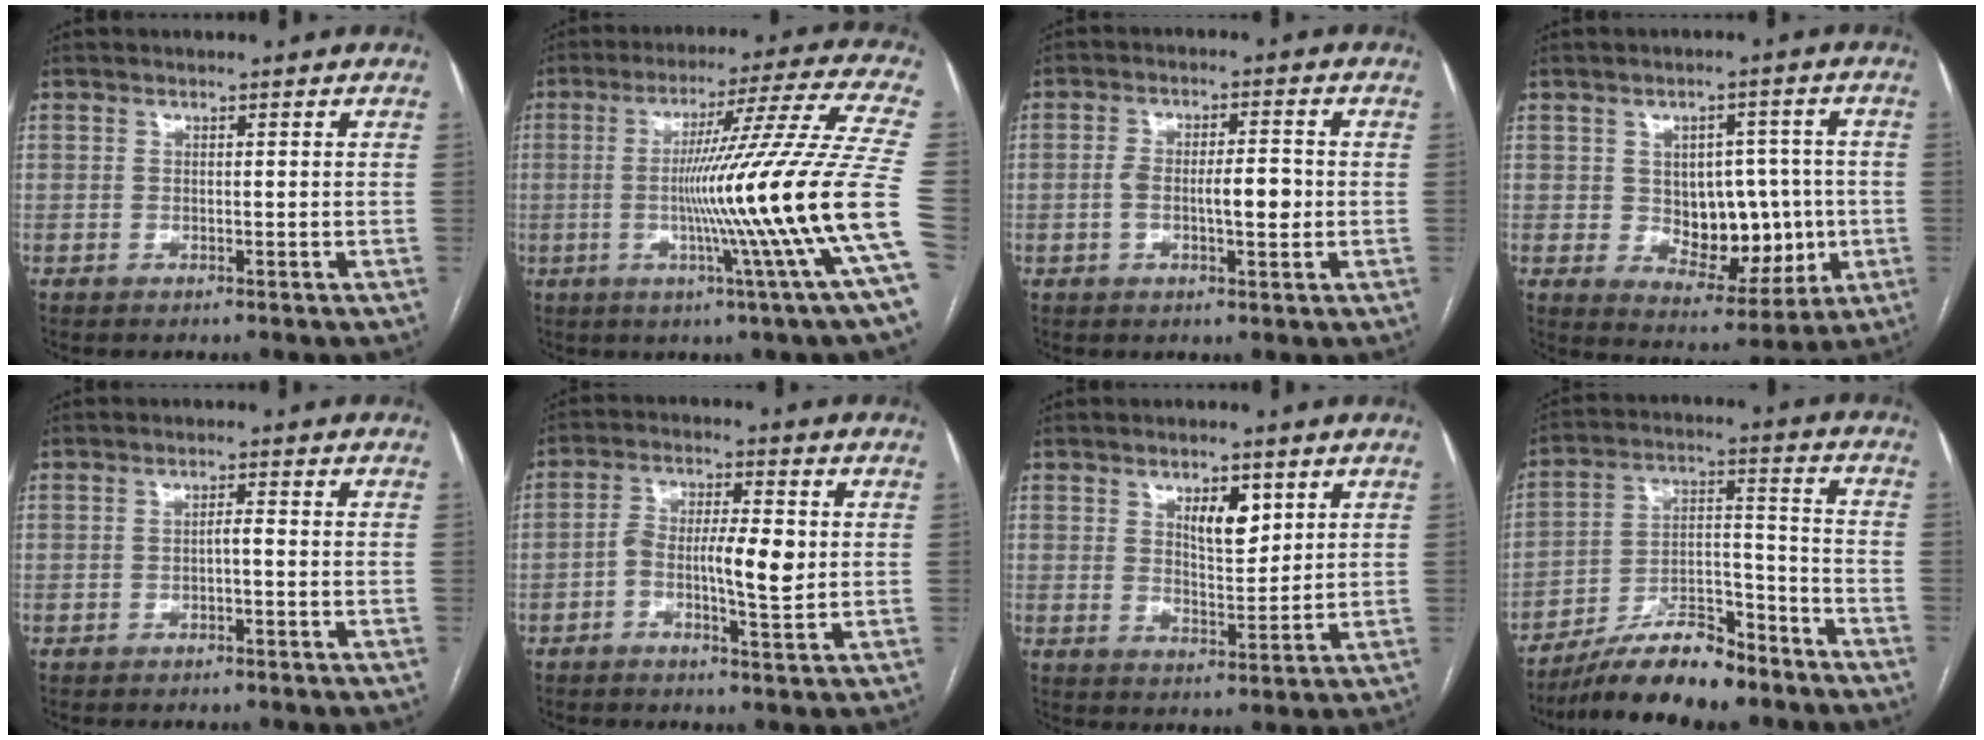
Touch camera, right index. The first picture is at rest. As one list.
[{"total": 23.6, "force": [-3.9, -3.3, 23.0], "torque": [-0.290, -0.017, -0.086]}, {"total": 6.2, "force": [-0.8, 1.8, 5.9], "torque": [-0.105, 0.012, -0.010]}, {"total": 11.0, "force": [-0.5, 6.9, 8.5], "torque": [-0.115, 0.019, 0.009]}, {"total": 0.6, "force": [-0.3, 0.0, 0.6], "torque": [-0.009, 0.002, -0.004]}, {"total": 7.2, "force": [-0.8, 1.9, 6.9], "torque": [-0.125, 0.012, -0.014]}, {"total": 5.7, "force": [2.7, 2.3, 4.5], "torque": [-0.075, -0.003, 0.049]}, {"total": 14.1, "force": [-11.6, 3.2, 7.3], "torque": [-0.122, 0.020, -0.201]}]